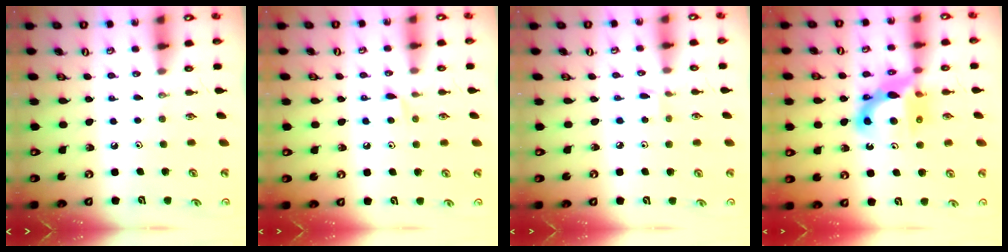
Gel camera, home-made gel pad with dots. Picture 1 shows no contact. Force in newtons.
{"total": 5.6, "press": 5.6, "slide": 0.6}
{"total": 1.1, "press": 1.1, "slide": 0.1}
{"total": 11.0, "press": 10.9, "slide": 1.0}